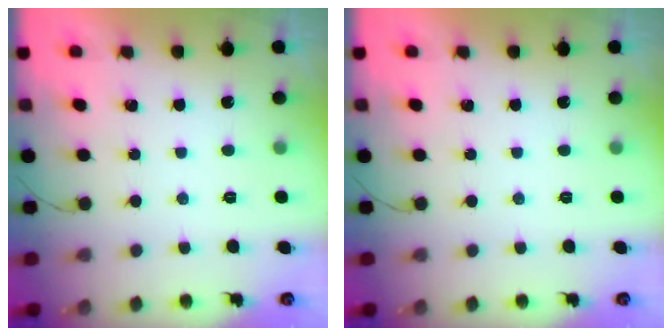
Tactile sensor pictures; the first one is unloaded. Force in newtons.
{"total": 0.0}